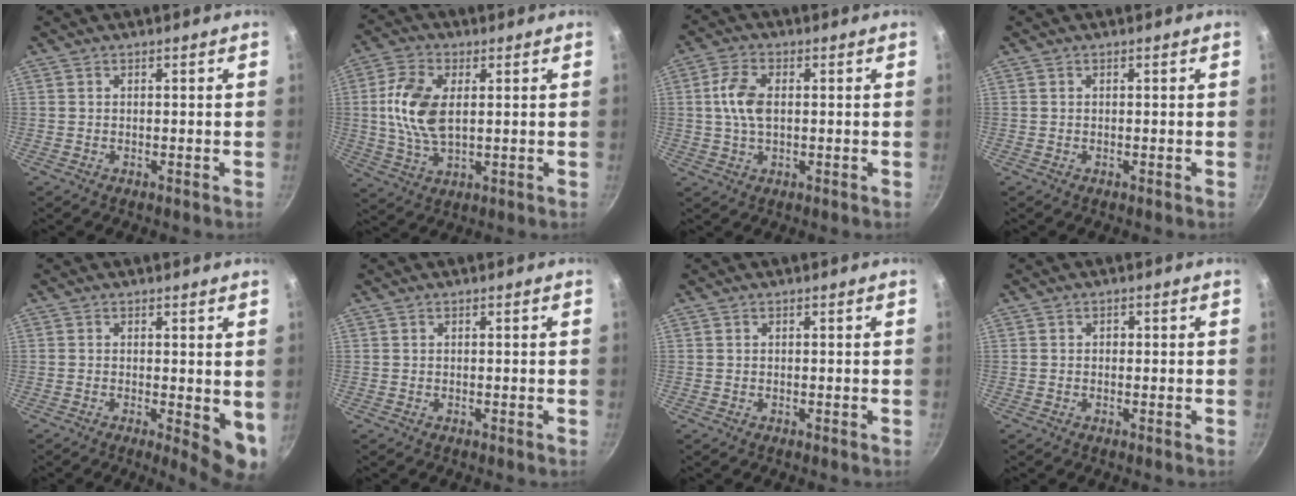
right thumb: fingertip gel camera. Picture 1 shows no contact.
{"total": 11.1, "force": [1.5, 6.1, 9.2], "torque": [-0.180, 0.006, 0.026]}
{"total": 6.6, "force": [0.6, 3.9, 5.4], "torque": [-0.104, 0.012, 0.006]}
{"total": 0.0}
{"total": 6.5, "force": [-0.1, 2.3, 6.0], "torque": [-0.067, -0.012, 0.001]}
{"total": 0.0}
{"total": 0.0}
{"total": 0.9, "force": [-0.1, 0.7, 0.4], "torque": [-0.003, 0.004, -0.002]}